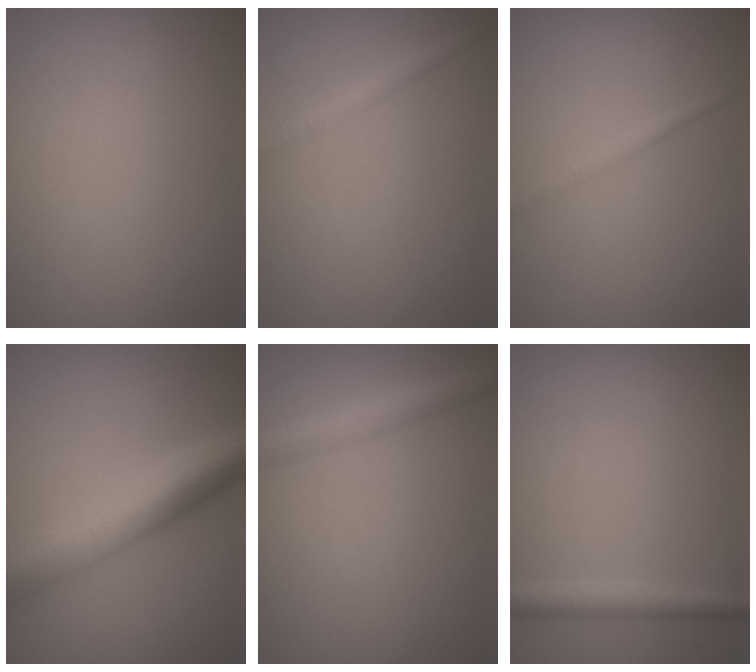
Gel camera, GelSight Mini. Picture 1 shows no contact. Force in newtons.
{"total": 1.9, "press": 1.9, "slide": 0.0}
{"total": 1.1, "press": 1.1, "slide": 0.0}
{"total": 9.6, "press": 9.6, "slide": 0.2}
{"total": 4.0, "press": 4.0, "slide": 0.1}
{"total": 2.2, "press": 2.2, "slide": 0.0}